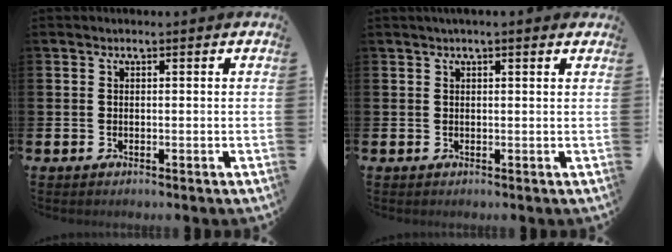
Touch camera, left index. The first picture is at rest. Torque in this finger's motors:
{"motor_torque": [0.33, -0.41, 0.87, 0.19]}